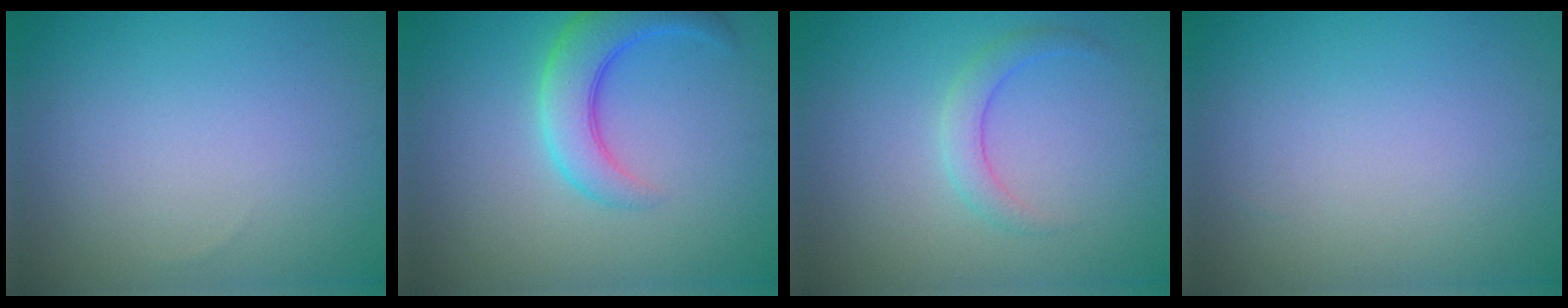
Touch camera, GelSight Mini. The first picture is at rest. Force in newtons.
{"total": 4.8, "press": 4.8, "slide": 0.2}
{"total": 2.0, "press": 2.0, "slide": 0.1}
{"total": 0.0}